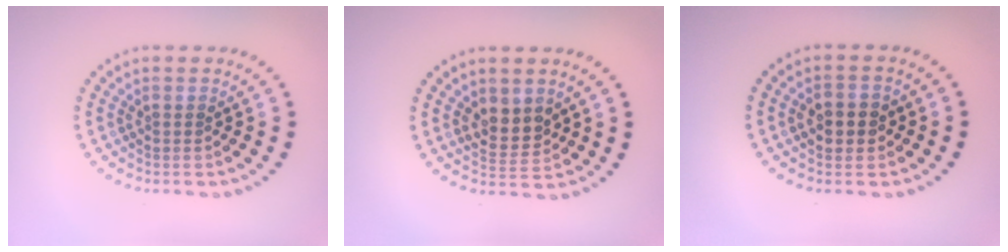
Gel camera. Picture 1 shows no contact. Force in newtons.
{"total": 2.7, "press": 2.6, "slide": 0.8}
{"total": 2.7, "press": 2.7, "slide": 0.5}